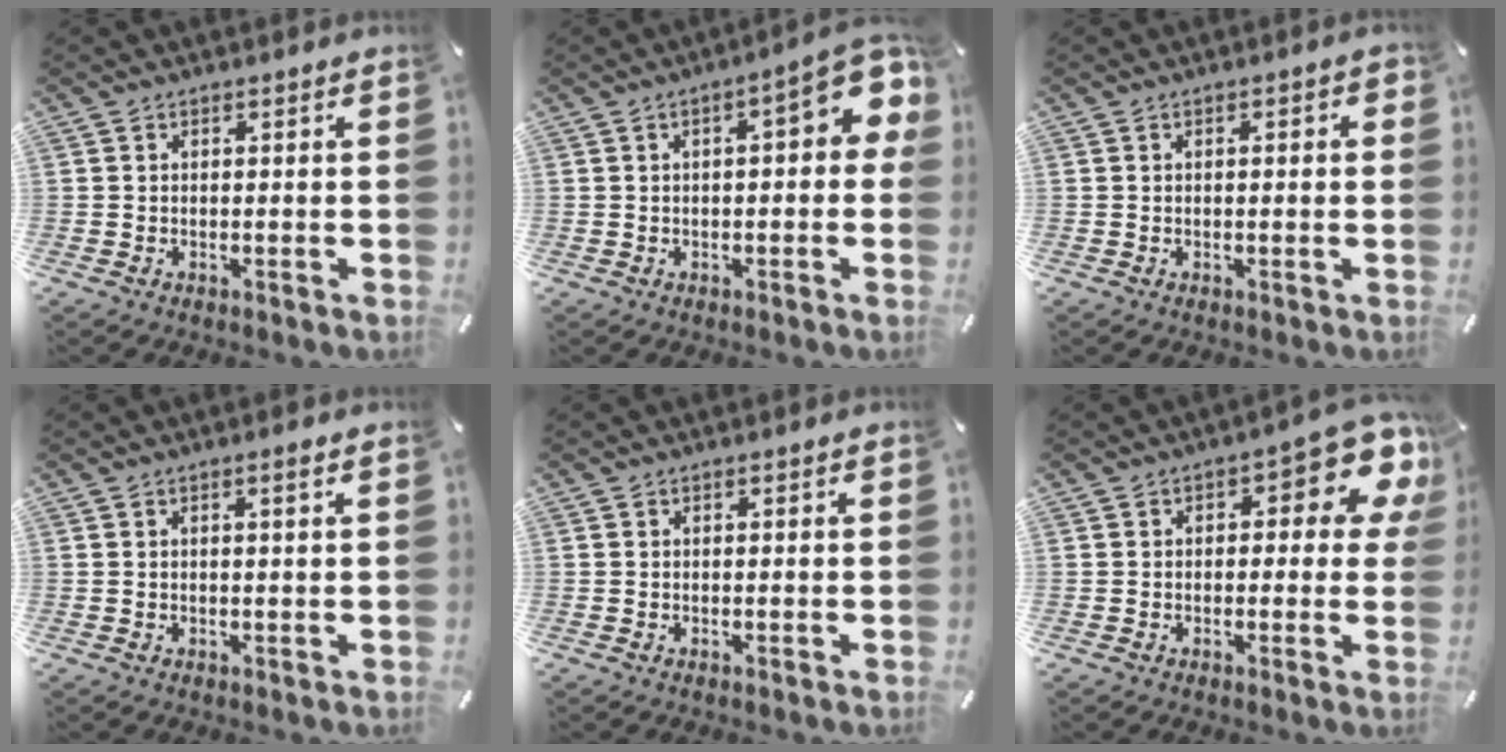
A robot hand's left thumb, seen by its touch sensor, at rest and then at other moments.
{"total": 10.1, "force": [3.3, 3.4, 9.0], "torque": [-0.112, -0.029, 0.051]}
{"total": 1.6, "force": [0.0, 0.5, 1.5], "torque": [-0.021, -0.001, -0.003]}
{"total": 1.6, "force": [0.5, 0.0, 1.5], "torque": [-0.028, 0.000, 0.008]}
{"total": 0.0}
{"total": 11.2, "force": [4.5, 4.9, 9.1], "torque": [-0.103, -0.036, 0.070]}